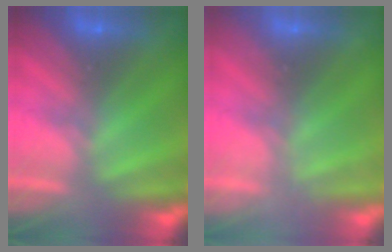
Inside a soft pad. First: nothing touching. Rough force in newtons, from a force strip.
{"total": 2.1}